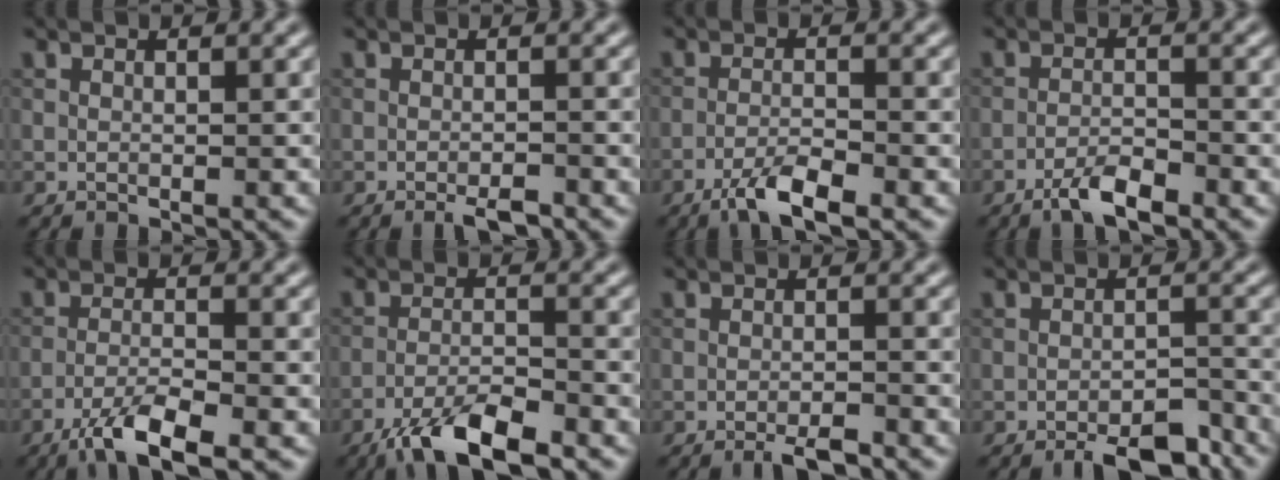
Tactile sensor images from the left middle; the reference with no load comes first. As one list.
[{"total": 1.9, "force": [-1.4, 0.3, 1.3], "torque": [-0.018, -0.002, -0.024]}, {"total": 3.6, "force": [-2.4, 0.7, 2.7], "torque": [-0.052, 0.002, -0.050]}, {"total": 2.9, "force": [-2.1, 0.6, 1.9], "torque": [-0.037, 0.003, -0.042]}, {"total": 4.5, "force": [-2.8, 0.8, 3.4], "torque": [-0.067, -0.002, -0.060]}, {"total": 5.9, "force": [-4.2, 1.4, 3.9], "torque": [-0.072, -0.002, -0.079]}, {"total": 2.2, "force": [-1.7, 0.3, 1.5], "torque": [-0.022, -0.002, -0.031]}, {"total": 4.8, "force": [-3.6, 1.5, 2.8], "torque": [-0.037, 0.000, -0.051]}]